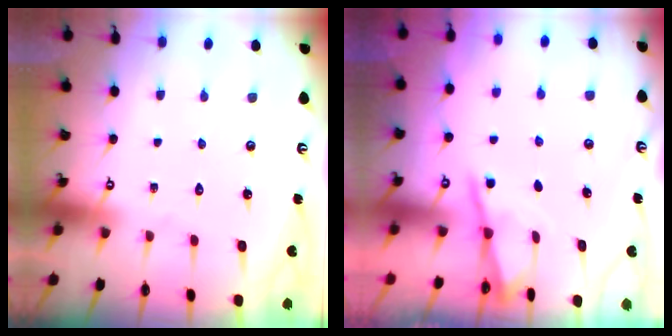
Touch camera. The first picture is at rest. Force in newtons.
{"total": 1.1, "press": 1.1, "slide": 0.1}